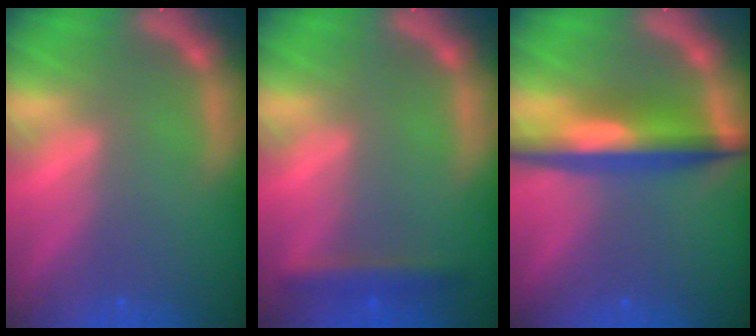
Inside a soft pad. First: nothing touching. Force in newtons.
{"total": 2.4}
{"total": 6.5}